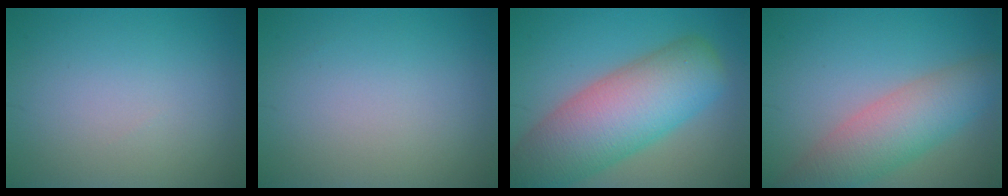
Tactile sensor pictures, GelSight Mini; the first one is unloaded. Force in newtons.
{"total": 0.0}
{"total": 10.8, "press": 10.8, "slide": 0.5}
{"total": 6.2, "press": 6.1, "slide": 0.3}